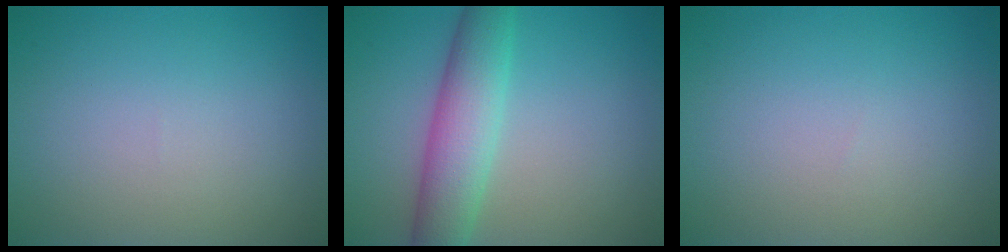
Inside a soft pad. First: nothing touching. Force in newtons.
{"total": 5.4, "press": 5.4, "slide": 0.1}
{"total": 0.0}